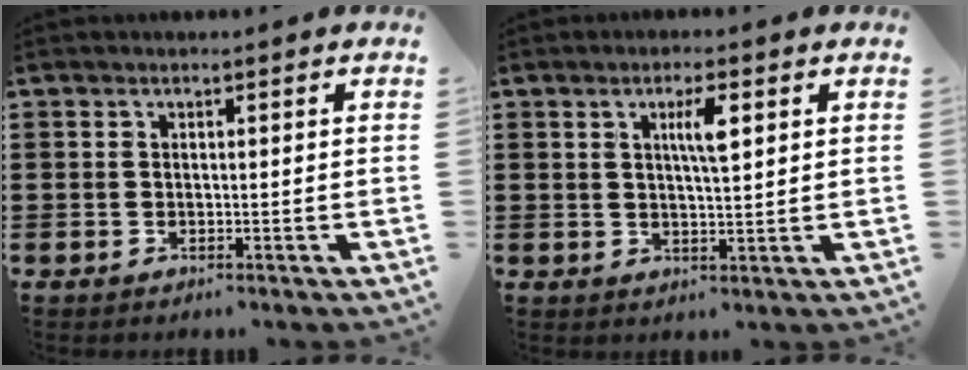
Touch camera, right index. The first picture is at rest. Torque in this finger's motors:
{"motor_torque": [0.91, 0.16, 0.29, 0.07]}